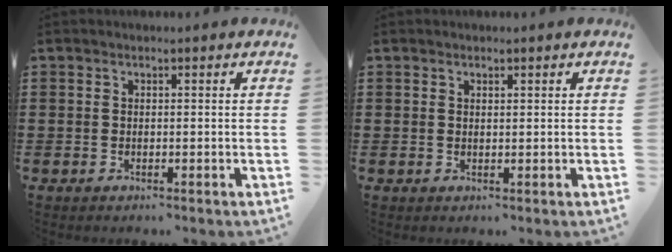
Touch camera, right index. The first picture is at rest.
{"total": 0.7, "force": [0.6, 0.3, 0.2], "torque": [-0.005, 0.002, 0.012]}